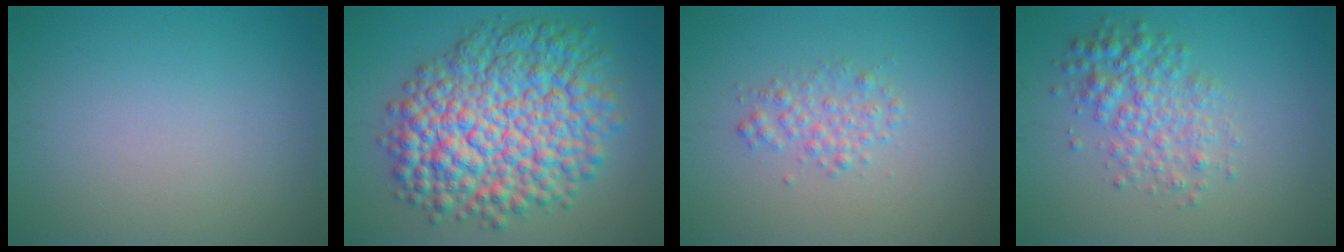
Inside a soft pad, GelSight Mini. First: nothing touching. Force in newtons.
{"total": 12.5, "press": 12.5, "slide": 0.3}
{"total": 2.0, "press": 2.0, "slide": 0.0}
{"total": 3.9, "press": 3.9, "slide": 0.1}